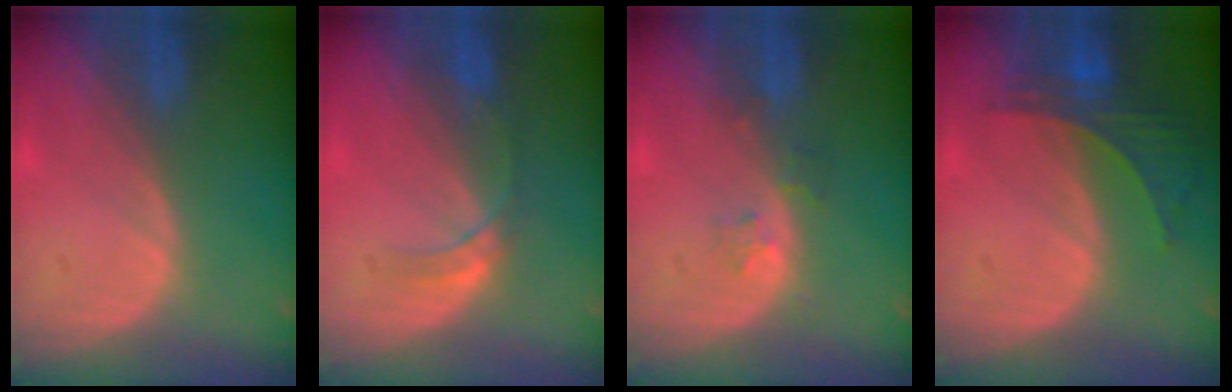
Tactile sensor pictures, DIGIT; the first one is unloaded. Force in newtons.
{"total": 3.3, "press": 3.0, "slide": 1.2}
{"total": 1.9, "press": 1.9, "slide": 0.2}
{"total": 5.9, "press": 5.6, "slide": 1.9}